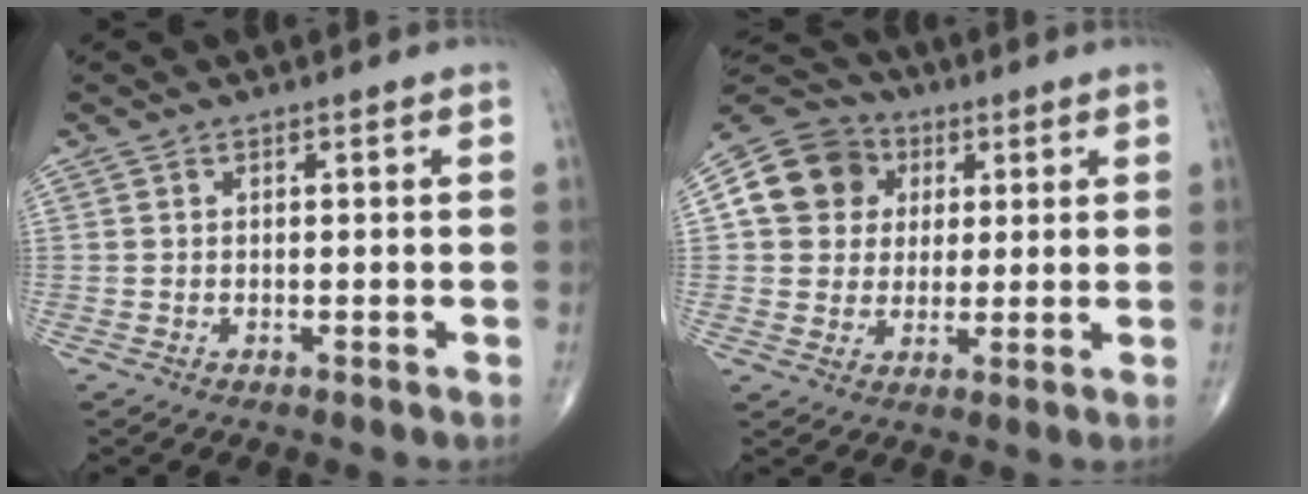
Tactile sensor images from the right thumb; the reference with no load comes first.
{"total": 12.2, "force": [3.1, 10.8, 4.6], "torque": [-0.061, 0.007, 0.044]}